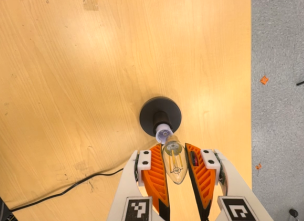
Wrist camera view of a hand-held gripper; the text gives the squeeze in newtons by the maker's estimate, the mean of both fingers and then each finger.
{"total": 11.4, "left": 11.8, "right": 11.1}